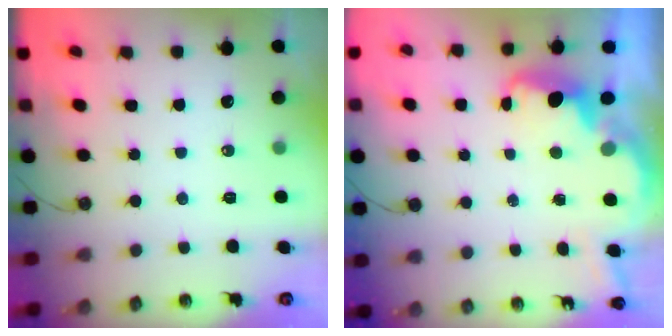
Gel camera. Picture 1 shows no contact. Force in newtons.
{"total": 3.9, "press": 3.9, "slide": 0.5}